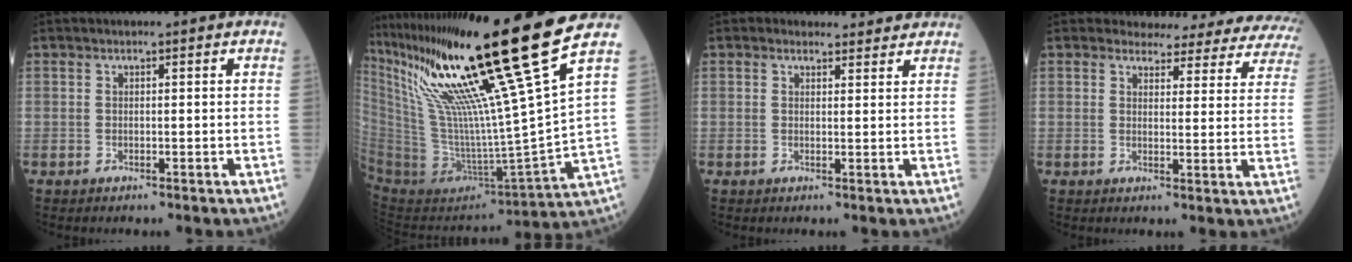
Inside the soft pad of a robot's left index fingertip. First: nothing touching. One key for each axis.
{"total": 28.5, "fx": 19.2, "fy": -3.0, "fz": 20.9, "tx": -0.371, "ty": -0.059, "tz": 0.340}
{"total": 3.4, "fx": 3.2, "fy": 1.4, "fz": 0.2, "tx": -0.002, "ty": 0.007, "tz": 0.033}
{"total": 16.9, "fx": 15.8, "fy": 4.7, "fz": 3.5, "tx": -0.016, "ty": -0.055, "tz": 0.148}